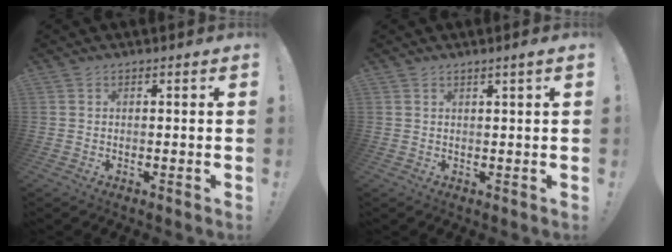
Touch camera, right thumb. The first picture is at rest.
{"total": 2.1, "force": [1.1, -0.3, 1.7], "torque": [-0.026, -0.004, 0.017]}